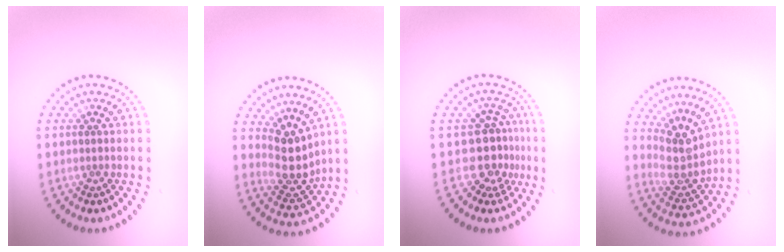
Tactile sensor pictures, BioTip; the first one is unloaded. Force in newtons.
{"total": 3.8, "press": 2.9, "slide": 2.5}
{"total": 3.2, "press": 2.4, "slide": 2.1}
{"total": 3.7, "press": 2.7, "slide": 2.6}